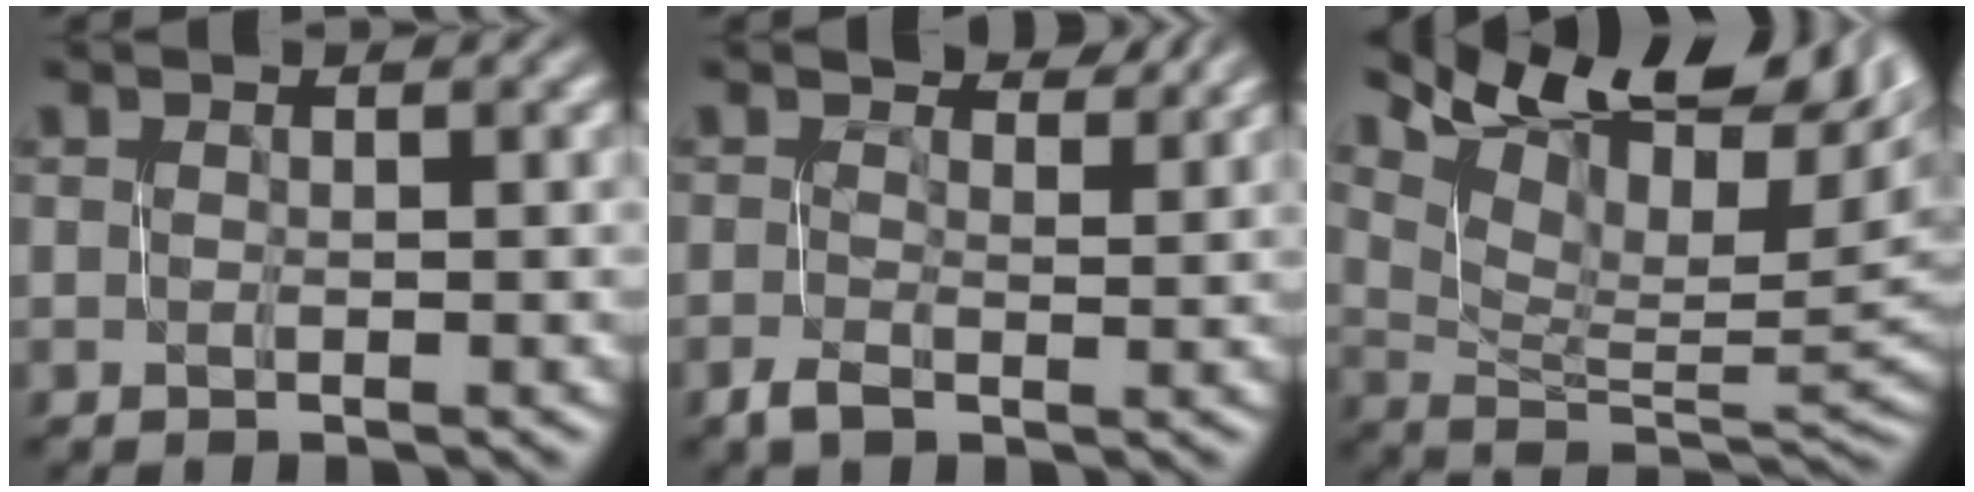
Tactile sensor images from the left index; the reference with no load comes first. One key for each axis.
{"total": 2.7, "fx": 0.6, "fy": 1.8, "fz": 1.9, "tx": -0.038, "ty": 0.005, "tz": 0.002}
{"total": 14.1, "fx": 8.1, "fy": 5.5, "fz": 10.1, "tx": -0.150, "ty": 0.033, "tz": 0.142}